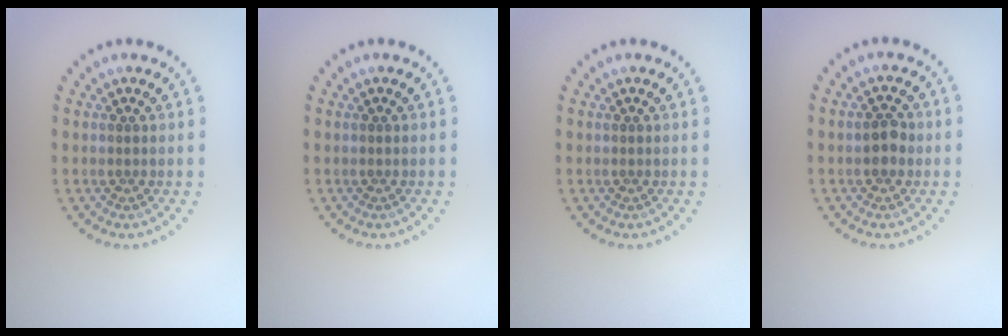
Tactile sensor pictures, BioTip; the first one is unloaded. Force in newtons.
{"total": 0.0}
{"total": 0.0}
{"total": 1.9, "press": 1.9, "slide": 0.1}